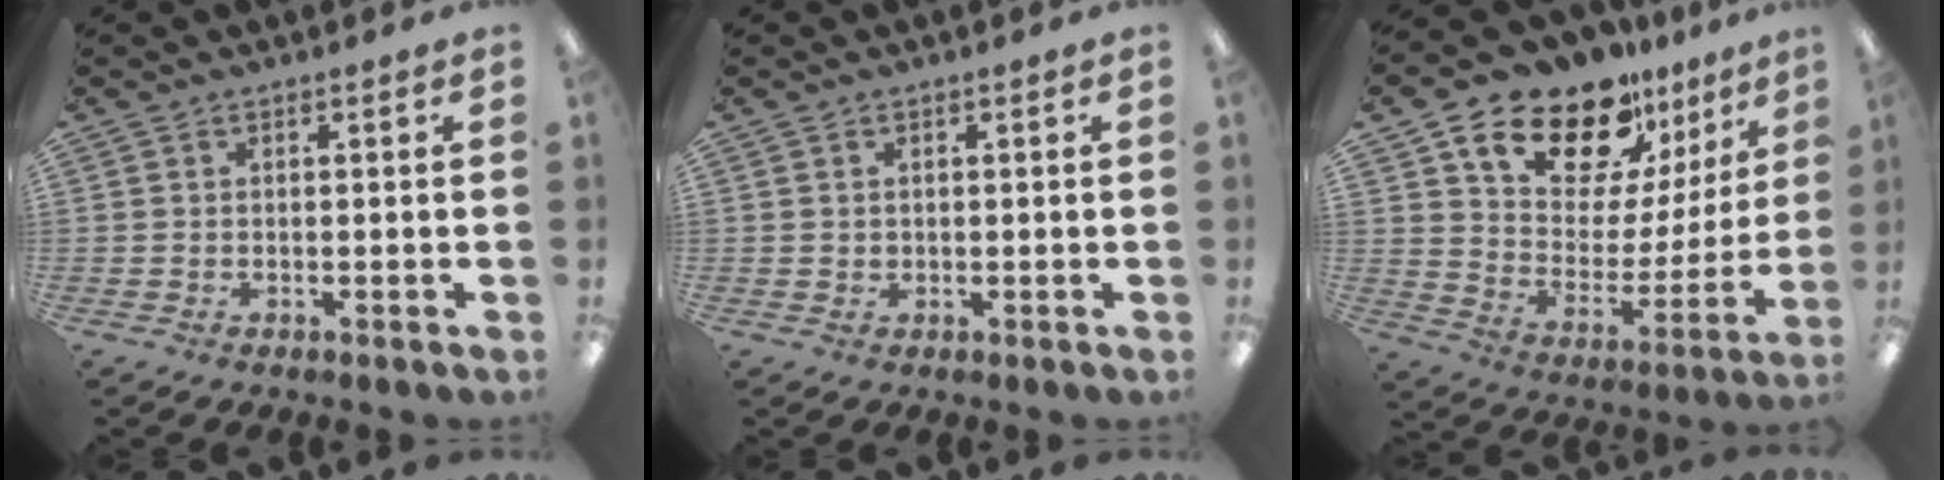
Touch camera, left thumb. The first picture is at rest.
{"total": 1.1, "force": [0.6, 1.0, 0.0], "torque": [0.000, 0.003, 0.011]}
{"total": 18.4, "force": [14.7, 8.7, 6.9], "torque": [-0.131, -0.110, 0.261]}